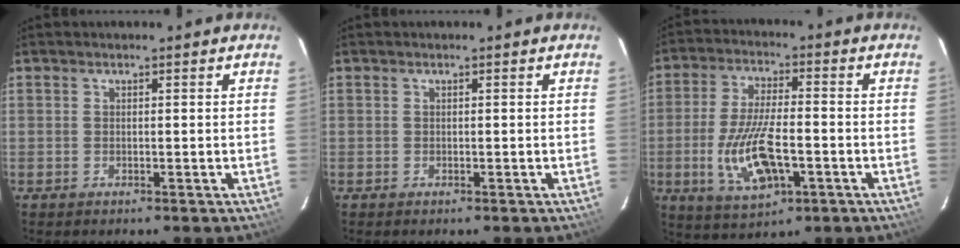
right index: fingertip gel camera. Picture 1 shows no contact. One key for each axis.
{"total": 0.0}
{"total": 12.6, "fx": -3.6, "fy": 4.9, "fz": 11.0, "tx": -0.228, "ty": -0.010, "tz": -0.059}